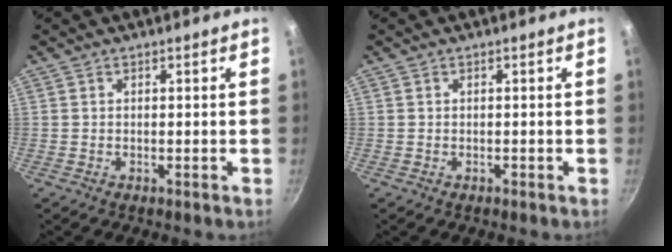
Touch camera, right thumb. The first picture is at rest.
{"total": 0.0}